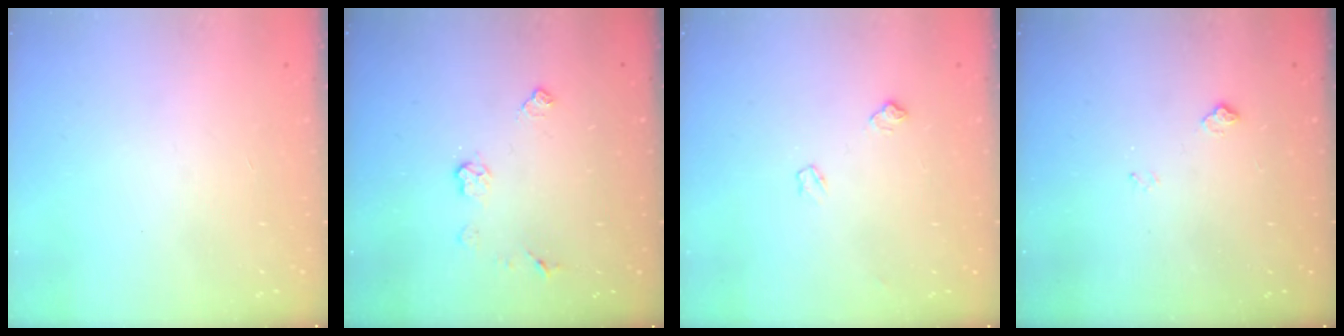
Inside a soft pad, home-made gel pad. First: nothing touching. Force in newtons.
{"total": 5.8, "press": 5.7, "slide": 0.5}
{"total": 4.5, "press": 4.5, "slide": 0.8}
{"total": 4.9, "press": 4.8, "slide": 0.6}